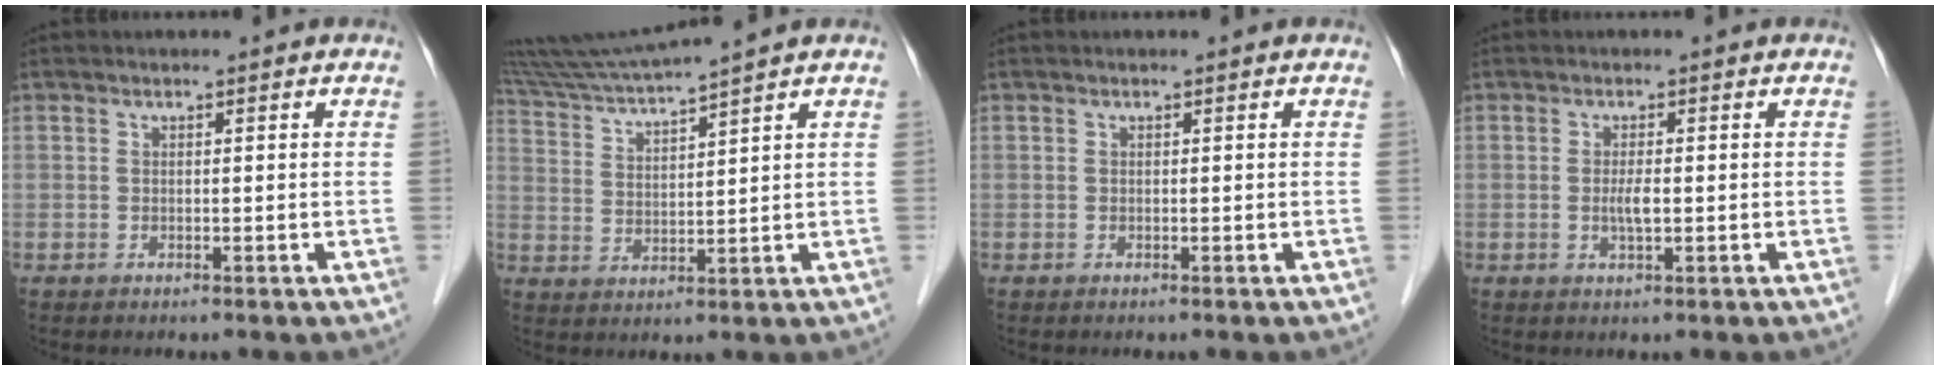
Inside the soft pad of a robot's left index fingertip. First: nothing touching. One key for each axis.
{"total": 8.4, "fx": 7.6, "fy": -2.2, "fz": 2.7, "tx": -0.059, "ty": 0.006, "tz": 0.151}
{"total": 0.0}
{"total": 1.8, "fx": -0.1, "fy": 0.3, "fz": 1.8, "tx": -0.038, "ty": -0.002, "tz": 0.000}